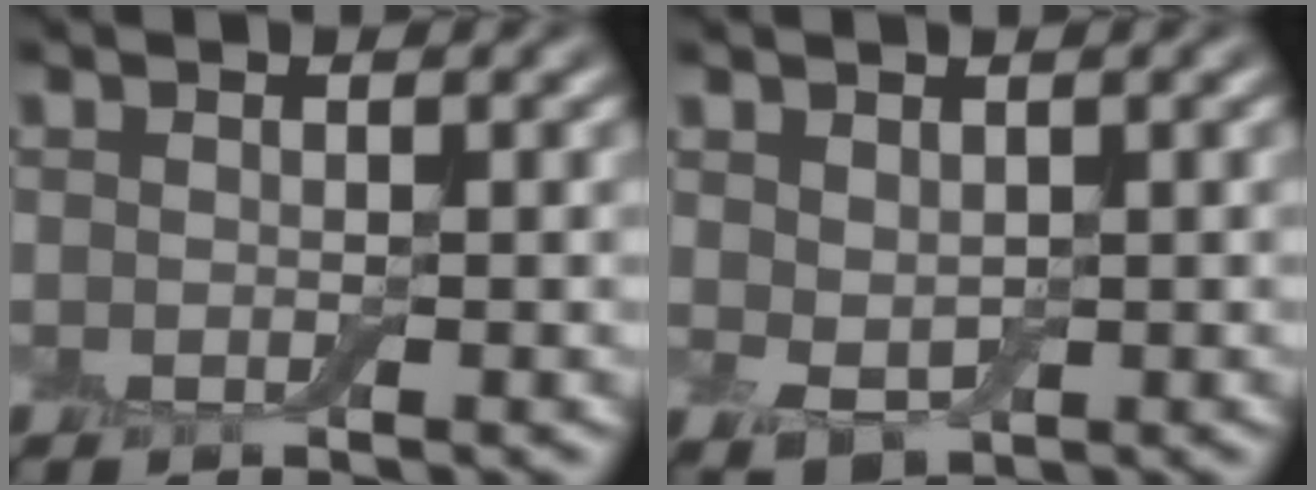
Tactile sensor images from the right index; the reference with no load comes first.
{"total": 2.0, "force": [0.7, 1.4, 1.3], "torque": [-0.029, -0.004, 0.019]}